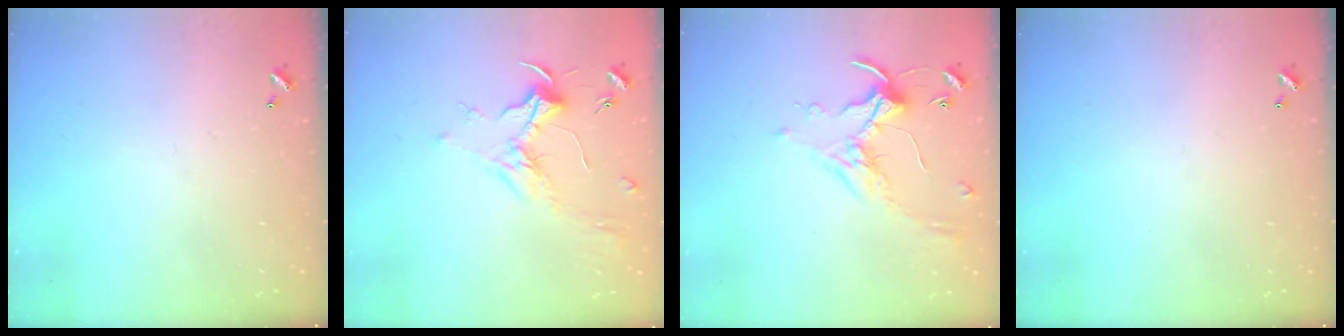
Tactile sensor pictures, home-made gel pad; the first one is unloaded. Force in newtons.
{"total": 1.8, "press": 1.6, "slide": 0.7}
{"total": 0.7, "press": 0.6, "slide": 0.4}
{"total": 0.0}